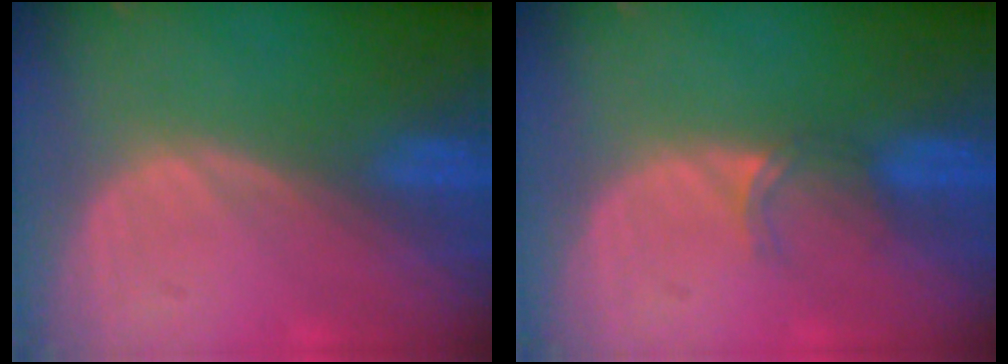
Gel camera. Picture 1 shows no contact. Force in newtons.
{"total": 2.2, "press": 1.7, "slide": 1.3}